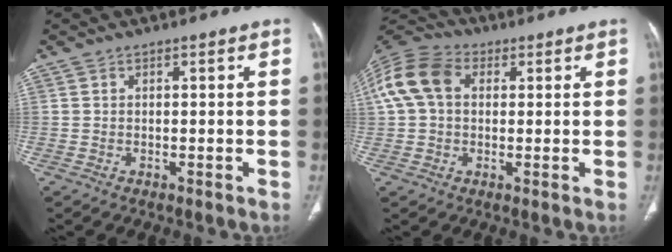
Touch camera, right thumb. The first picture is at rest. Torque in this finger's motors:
{"motor_torque": [-0.13, 0.26, 0.26, -0.14, 0.29]}